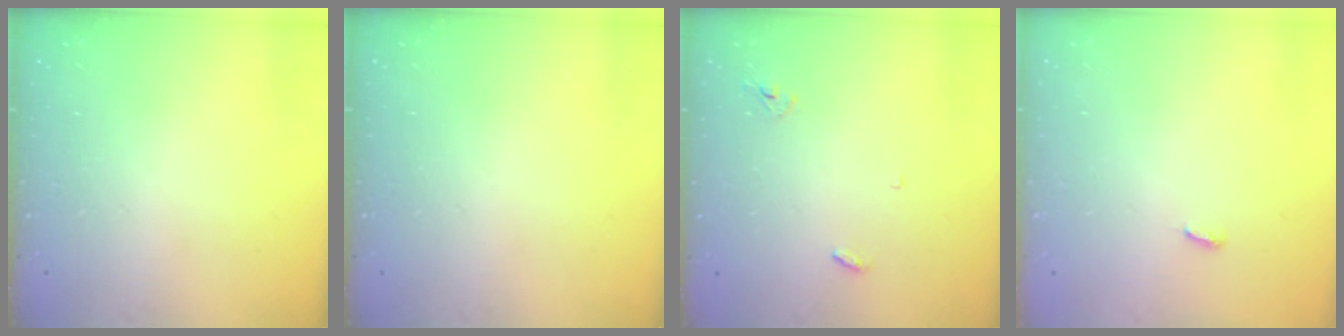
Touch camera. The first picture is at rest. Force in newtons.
{"total": 0.0}
{"total": 3.3, "press": 3.2, "slide": 0.3}
{"total": 2.6, "press": 2.6, "slide": 0.2}